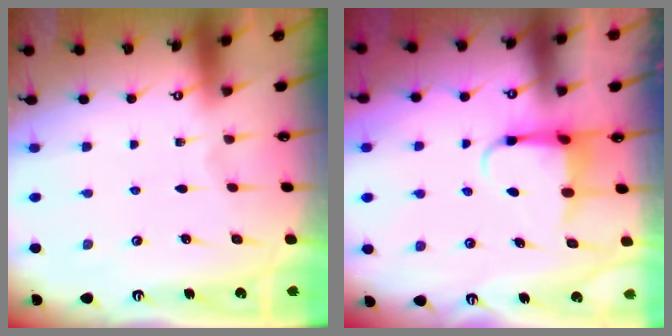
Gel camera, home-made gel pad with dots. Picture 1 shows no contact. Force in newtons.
{"total": 3.9, "press": 3.9, "slide": 0.5}